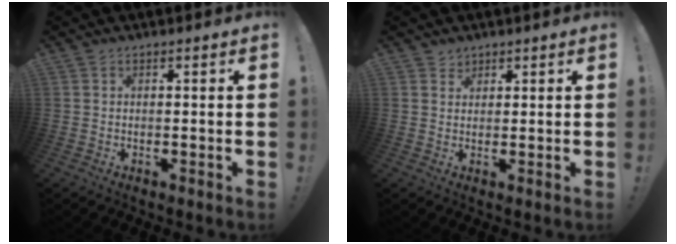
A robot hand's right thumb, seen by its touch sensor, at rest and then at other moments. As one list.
[{"total": 2.3, "force": [1.9, 1.4, 0.0], "torque": [0.007, -0.012, 0.033]}]